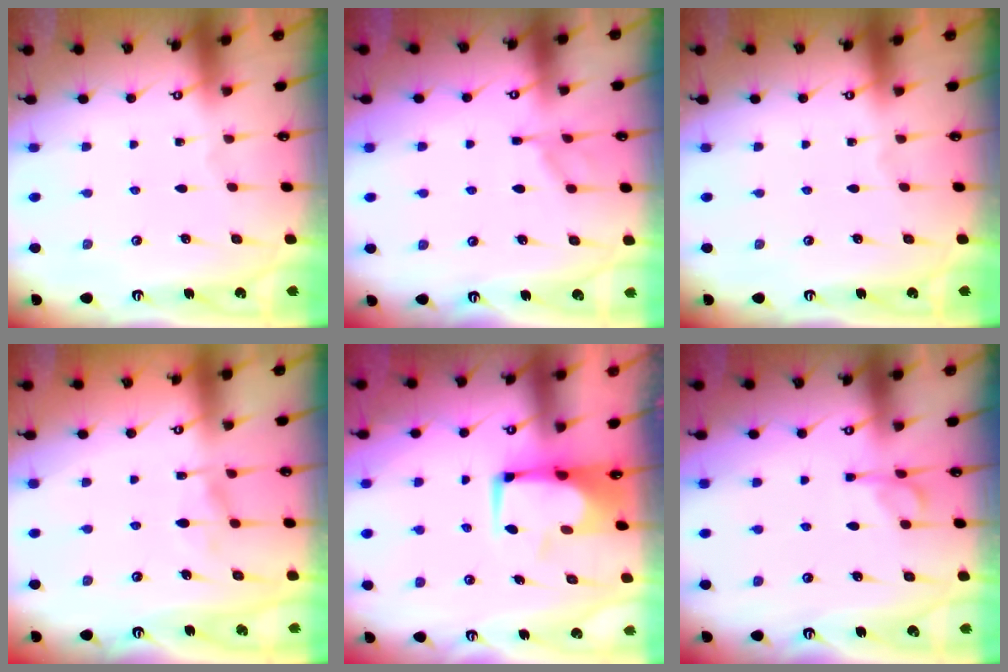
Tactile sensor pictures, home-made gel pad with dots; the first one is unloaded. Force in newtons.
{"total": 5.8, "press": 5.8, "slide": 0.8}
{"total": 0.0}
{"total": 5.9, "press": 5.9, "slide": 0.7}
{"total": 0.0}
{"total": 5.3, "press": 5.2, "slide": 0.8}